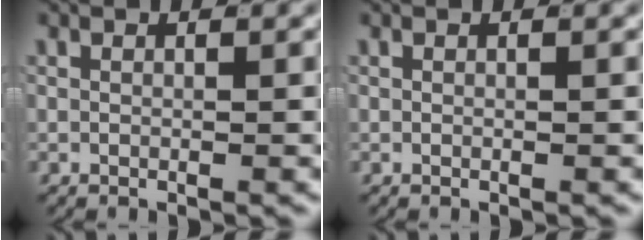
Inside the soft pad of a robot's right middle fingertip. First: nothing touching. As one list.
[{"total": 0.0}]